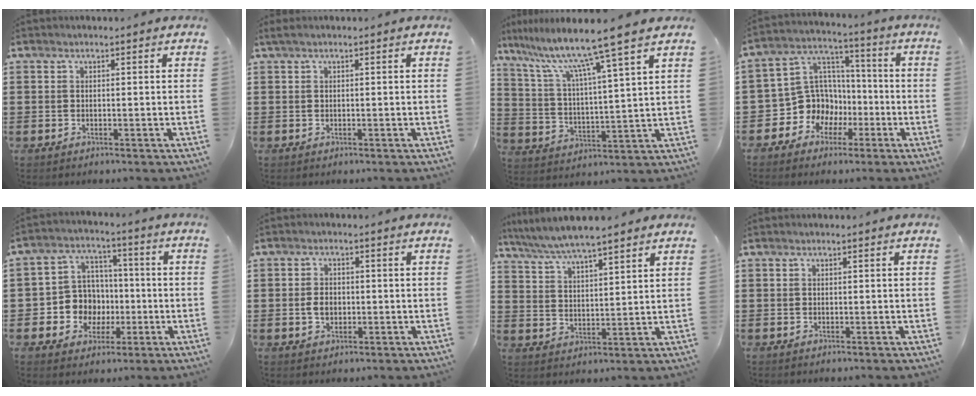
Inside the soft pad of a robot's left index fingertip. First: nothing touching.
{"total": 0.8, "force": [0.0, 0.1, 0.8], "torque": [-0.012, -0.002, 0.000]}
{"total": 10.8, "force": [8.5, -1.1, 6.5], "torque": [-0.158, -0.049, 0.134]}
{"total": 9.5, "force": [-2.7, 8.9, 2.0], "torque": [-0.087, 0.001, -0.043]}
{"total": 8.1, "force": [-0.9, 7.7, 2.1], "torque": [-0.072, 0.015, -0.006]}
{"total": 2.9, "force": [-0.3, 1.9, 2.2], "torque": [-0.043, 0.005, -0.006]}
{"total": 5.8, "force": [5.3, 0.3, 2.4], "torque": [-0.065, -0.021, 0.091]}
{"total": 0.0}